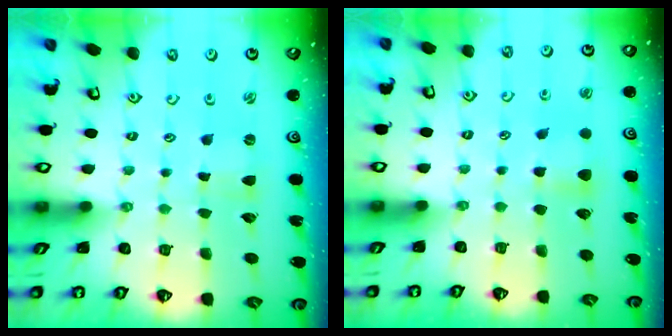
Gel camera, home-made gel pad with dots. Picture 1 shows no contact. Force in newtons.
{"total": 5.3, "press": 5.3, "slide": 0.9}